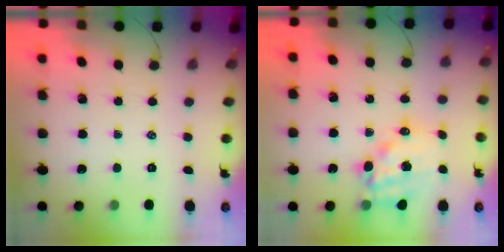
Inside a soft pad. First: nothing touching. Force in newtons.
{"total": 13.3, "press": 12.9, "slide": 3.2}